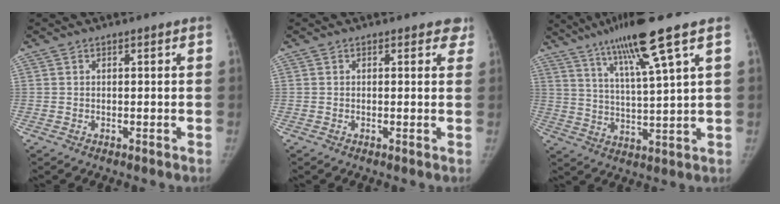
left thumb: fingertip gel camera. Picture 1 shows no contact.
{"total": 2.4, "force": [1.9, 1.4, 0.6], "torque": [0.025, -0.006, 0.004]}
{"total": 13.6, "force": [8.2, -0.1, 10.9], "torque": [-0.190, -0.027, 0.146]}